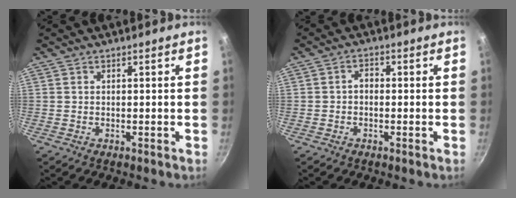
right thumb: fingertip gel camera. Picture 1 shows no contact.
{"total": 2.0, "force": [-0.5, 1.4, 1.3], "torque": [-0.016, 0.012, -0.011]}